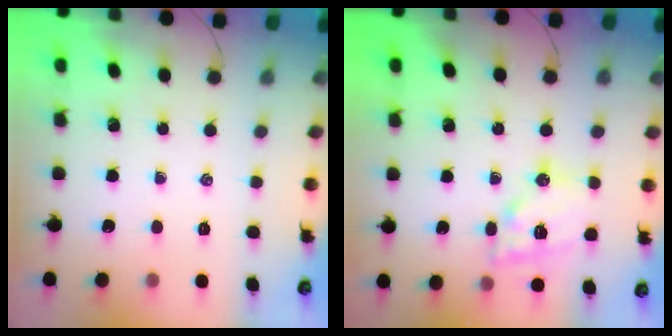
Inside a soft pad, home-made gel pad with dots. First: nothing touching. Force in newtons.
{"total": 14.2, "press": 14.0, "slide": 1.9}